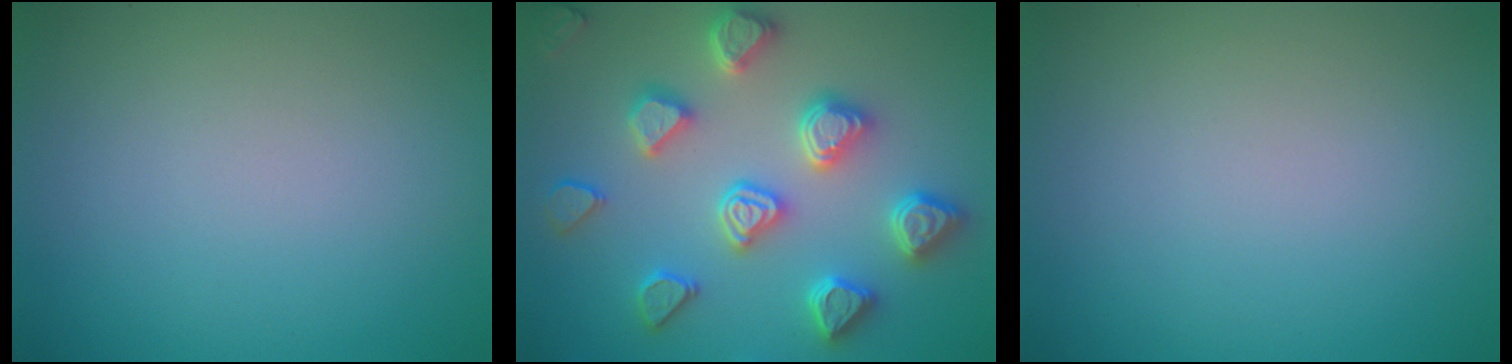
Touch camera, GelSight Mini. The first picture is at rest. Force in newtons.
{"total": 5.4, "press": 5.3, "slide": 1.2}
{"total": 0.0}